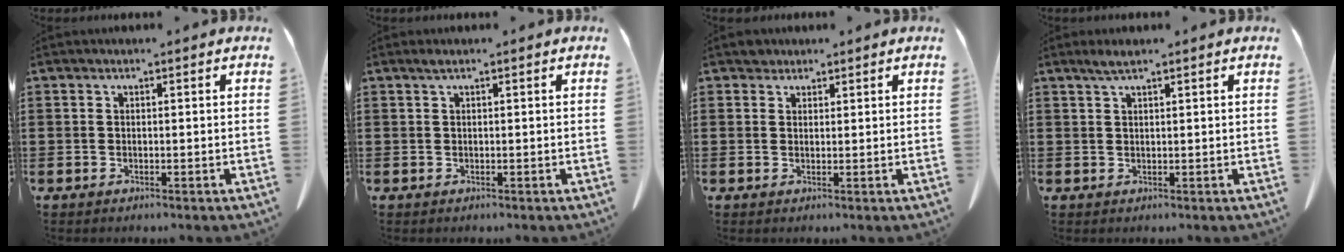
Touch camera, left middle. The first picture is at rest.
{"total": 0.7, "force": [0.3, 0.0, 0.6], "torque": [-0.011, 0.000, 0.006]}
{"total": 1.6, "force": [1.3, 0.8, 0.0], "torque": [-0.005, 0.003, 0.028]}
{"total": 1.8, "force": [1.3, 0.2, 1.3], "torque": [-0.026, 0.002, 0.022]}